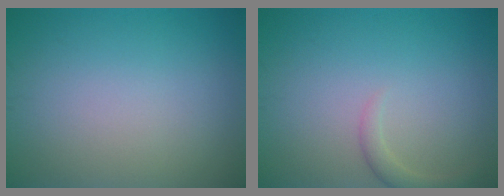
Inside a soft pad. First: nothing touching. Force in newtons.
{"total": 1.5, "press": 1.5, "slide": 0.2}